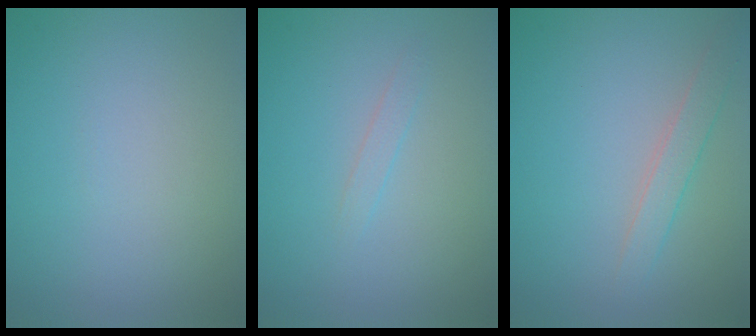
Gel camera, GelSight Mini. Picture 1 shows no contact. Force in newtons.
{"total": 0.8, "press": 0.8, "slide": 0.1}
{"total": 2.0, "press": 2.0, "slide": 0.0}